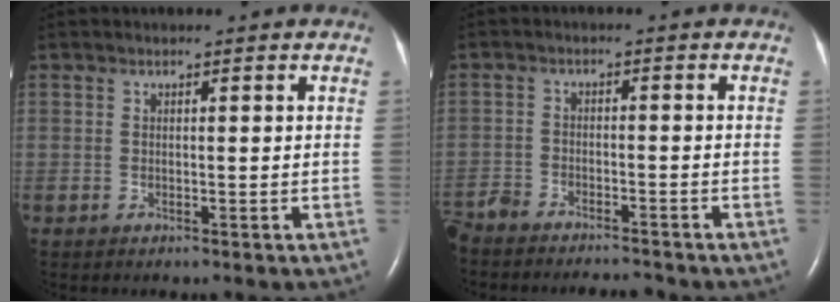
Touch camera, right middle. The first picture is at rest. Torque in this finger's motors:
{"motor_torque": [-0.02, -0.07, -0.01, -0.01]}